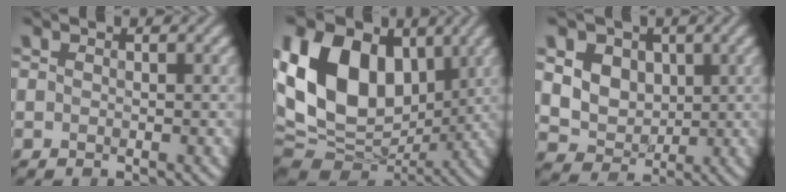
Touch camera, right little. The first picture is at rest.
{"total": 16.4, "force": [3.0, 11.4, 11.3], "torque": [-0.232, 0.013, 0.049]}
{"total": 6.2, "force": [1.7, 5.2, 3.0], "torque": [-0.078, 0.002, 0.031]}